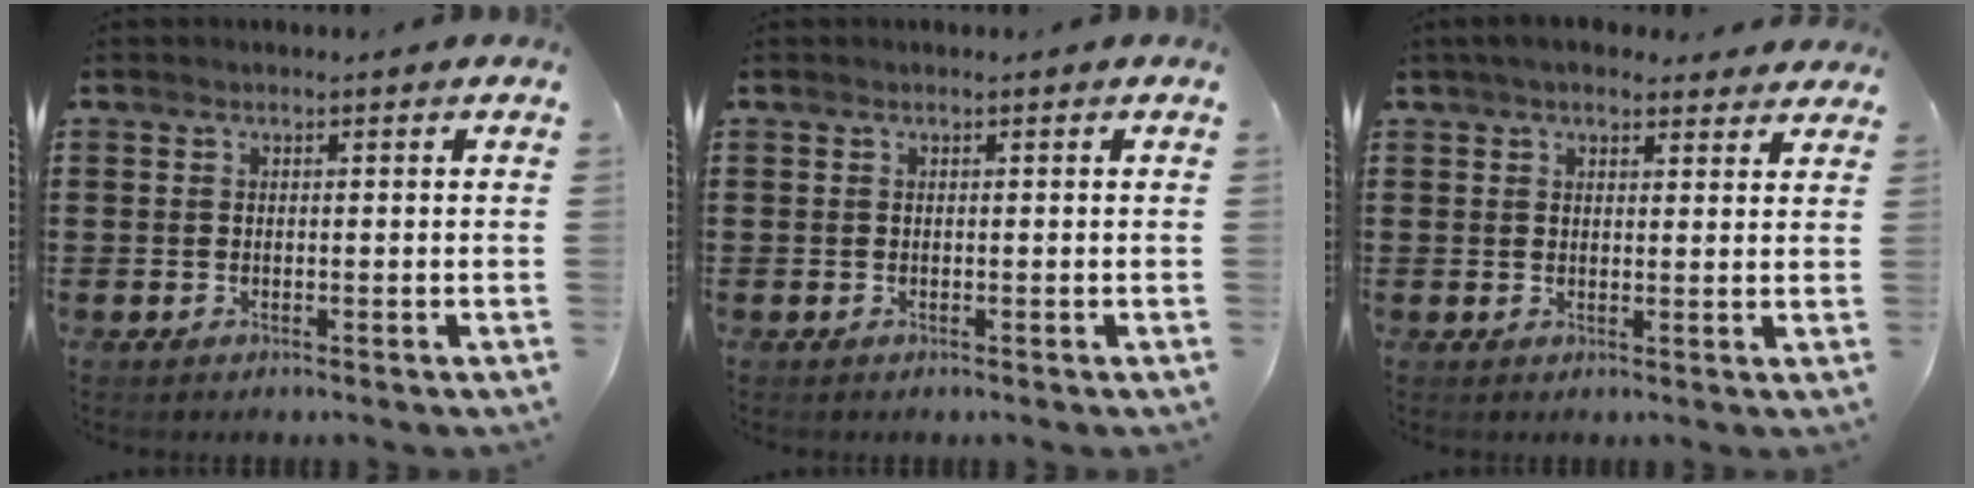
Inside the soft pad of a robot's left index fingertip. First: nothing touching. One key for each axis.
{"total": 0.0}
{"total": 4.2, "fx": 3.6, "fy": 1.4, "fz": 1.7, "tx": -0.044, "ty": 0.000, "tz": 0.067}